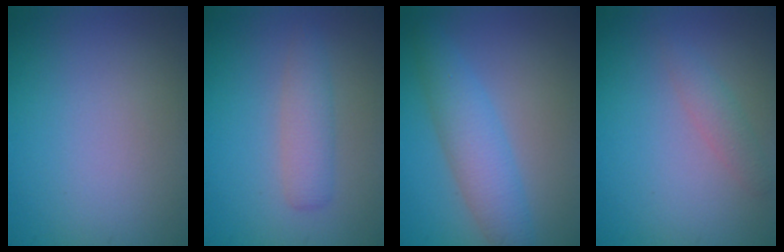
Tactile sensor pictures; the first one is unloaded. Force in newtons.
{"total": 2.5, "press": 2.5, "slide": 0.0}
{"total": 4.2, "press": 4.2, "slide": 0.2}
{"total": 1.6, "press": 1.6, "slide": 0.1}